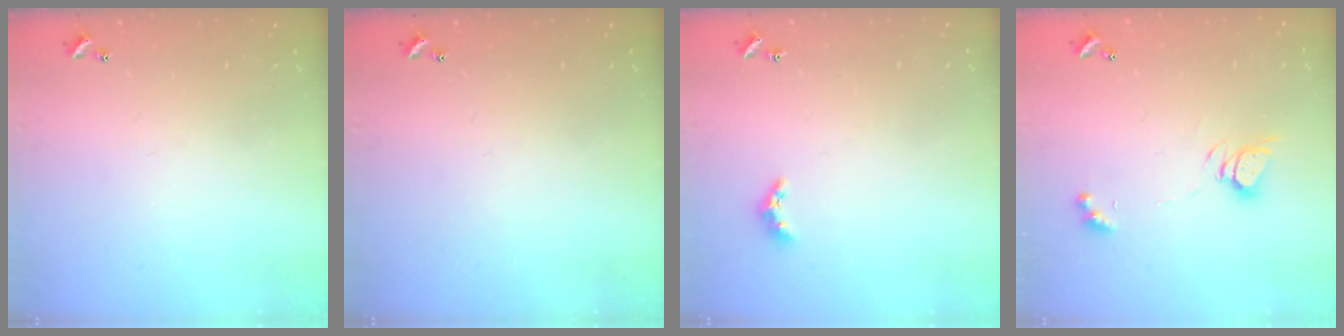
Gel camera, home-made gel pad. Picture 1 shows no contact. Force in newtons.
{"total": 0.0}
{"total": 3.3, "press": 3.3, "slide": 0.6}
{"total": 5.0, "press": 5.0, "slide": 0.3}